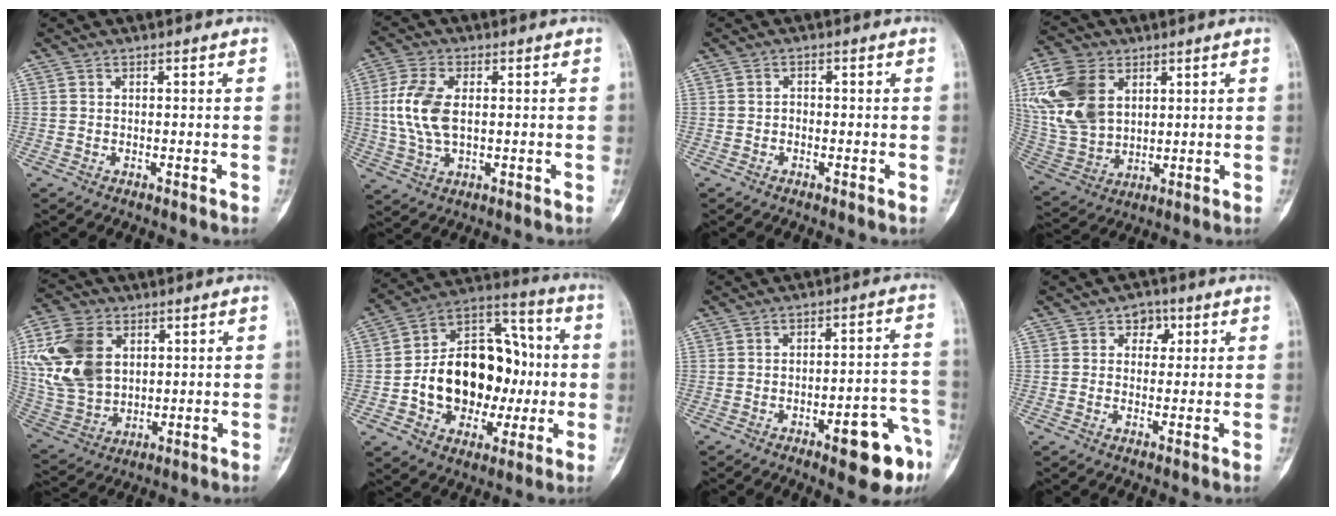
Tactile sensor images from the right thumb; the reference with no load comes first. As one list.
[{"total": 9.7, "force": [0.8, 5.4, 8.0], "torque": [-0.178, 0.002, 0.018]}, {"total": 1.0, "force": [-0.4, 0.8, 0.4], "torque": [0.004, 0.005, -0.011]}, {"total": 16.2, "force": [5.3, 11.3, 10.3], "torque": [-0.209, -0.010, 0.113]}, {"total": 16.6, "force": [4.3, 11.8, 10.8], "torque": [-0.213, -0.003, 0.091]}, {"total": 22.8, "force": [-1.8, 16.1, 16.0], "torque": [-0.210, 0.044, -0.017]}, {"total": 12.3, "force": [-6.4, 3.6, 9.8], "torque": [-0.101, 0.043, -0.076]}, {"total": 3.5, "force": [1.3, 2.8, 1.7], "torque": [0.007, 0.003, 0.013]}]